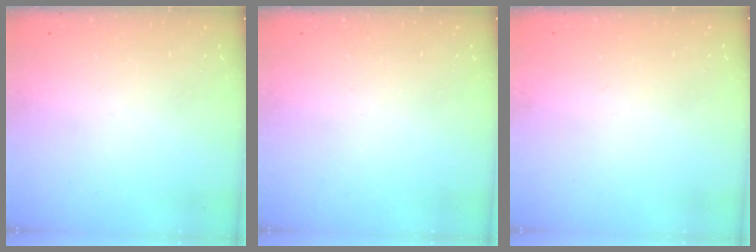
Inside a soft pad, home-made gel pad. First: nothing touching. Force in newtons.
{"total": 0.0}
{"total": 0.7, "press": 0.6, "slide": 0.1}